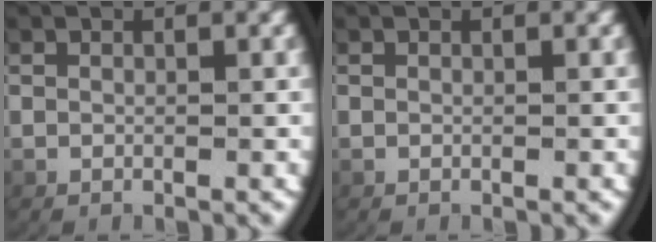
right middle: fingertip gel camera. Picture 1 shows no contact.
{"total": 0.0}